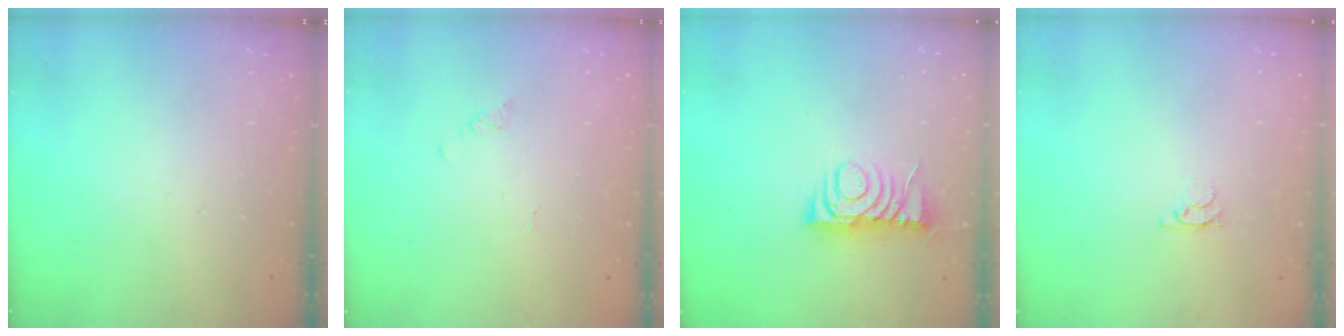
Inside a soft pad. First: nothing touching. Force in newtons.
{"total": 1.9, "press": 1.9, "slide": 0.4}
{"total": 8.0, "press": 7.9, "slide": 0.4}
{"total": 3.3, "press": 3.3, "slide": 0.5}